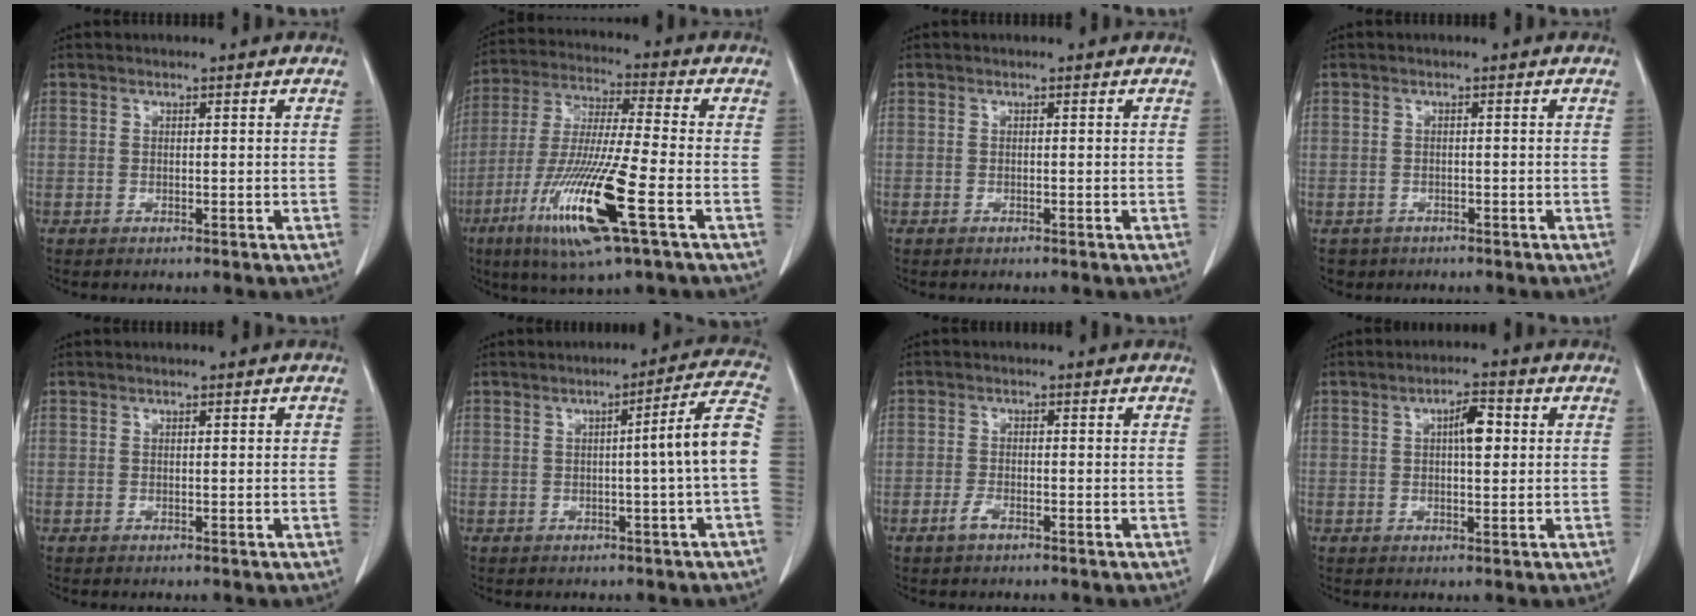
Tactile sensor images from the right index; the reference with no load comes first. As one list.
[{"total": 16.8, "force": [-6.7, 0.6, 15.4], "torque": [-0.320, -0.031, -0.125]}, {"total": 0.0}, {"total": 2.8, "force": [-1.6, 2.3, 0.0], "torque": [0.001, 0.004, -0.025]}, {"total": 0.7, "force": [0.1, 0.3, 0.6], "torque": [-0.010, 0.002, 0.002]}, {"total": 7.9, "force": [-0.8, -1.3, 7.8], "torque": [-0.099, 0.015, -0.014]}, {"total": 1.8, "force": [-1.1, 0.5, 1.3], "torque": [-0.026, 0.000, -0.022]}, {"total": 4.2, "force": [0.9, 1.2, 3.9], "torque": [-0.066, 0.008, 0.012]}]